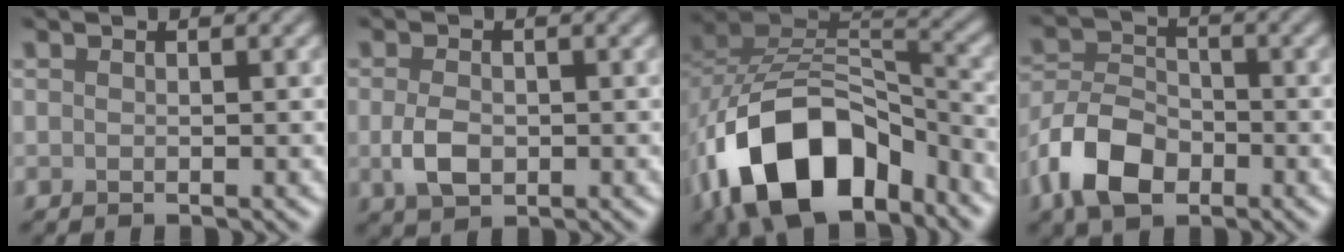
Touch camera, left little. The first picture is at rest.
{"total": 2.8, "force": [-0.4, 1.8, 2.1], "torque": [-0.045, -0.004, -0.008]}
{"total": 12.7, "force": [-6.7, 7.0, 8.1], "torque": [-0.150, -0.002, -0.127]}
{"total": 6.6, "force": [-3.4, 4.1, 4.0], "torque": [-0.081, 0.002, -0.073]}